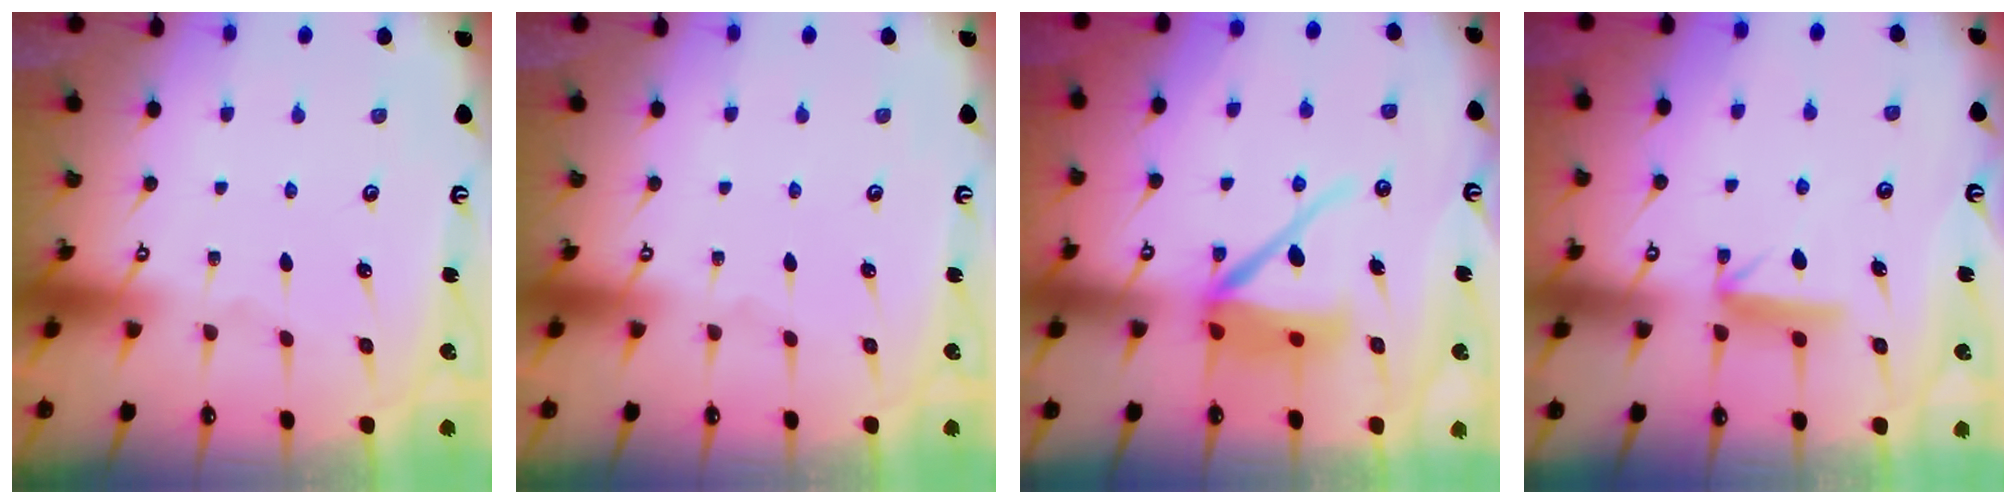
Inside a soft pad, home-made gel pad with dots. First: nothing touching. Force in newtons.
{"total": 0.0}
{"total": 11.5, "press": 11.4, "slide": 1.5}
{"total": 7.5, "press": 7.5, "slide": 0.4}